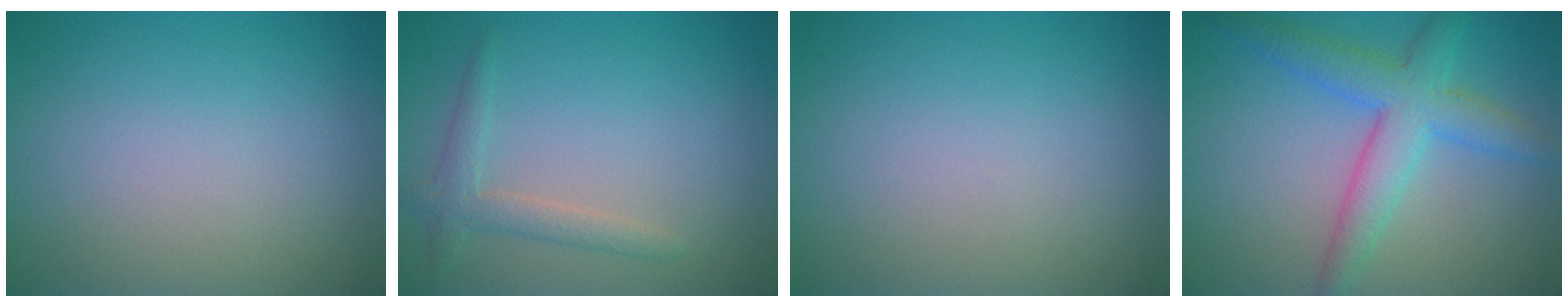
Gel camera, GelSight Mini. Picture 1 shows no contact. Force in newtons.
{"total": 2.2, "press": 2.2, "slide": 0.1}
{"total": 0.0}
{"total": 5.1, "press": 5.1, "slide": 0.1}